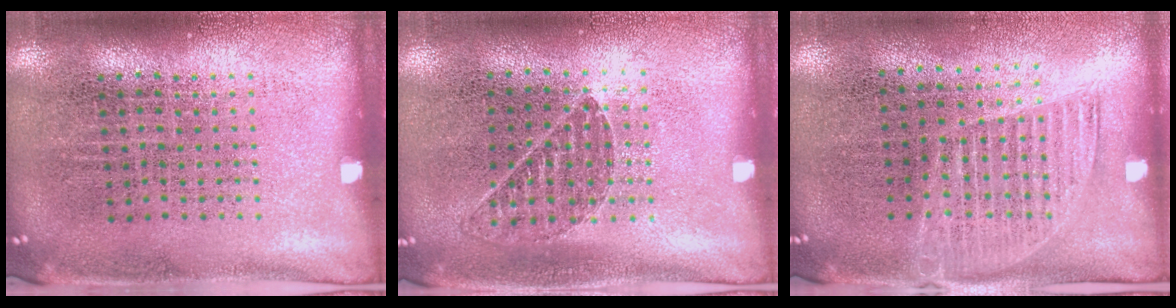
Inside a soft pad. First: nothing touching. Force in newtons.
{"total": 0.8, "press": 0.8, "slide": 0.2}
{"total": 1.3, "press": 1.1, "slide": 0.7}